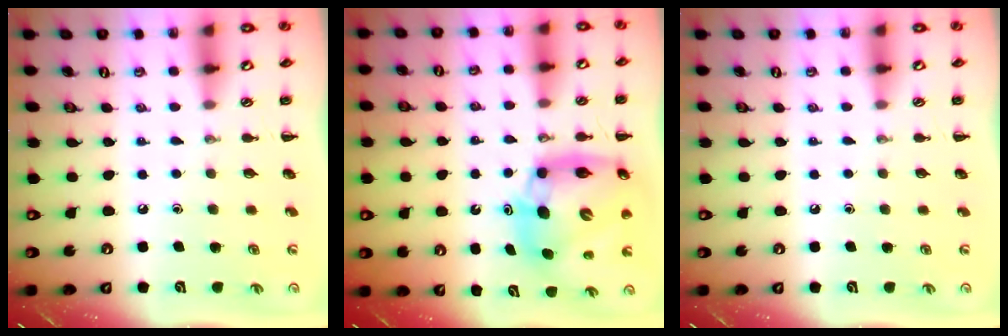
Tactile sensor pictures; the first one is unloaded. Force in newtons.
{"total": 12.4, "press": 11.9, "slide": 3.5}
{"total": 0.0}